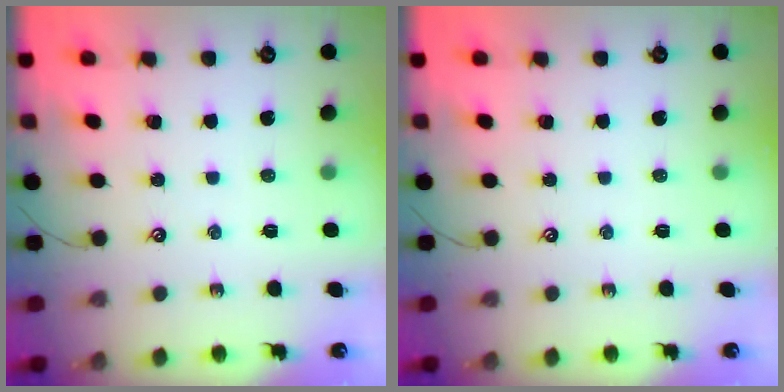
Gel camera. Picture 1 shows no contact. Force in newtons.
{"total": 0.0}